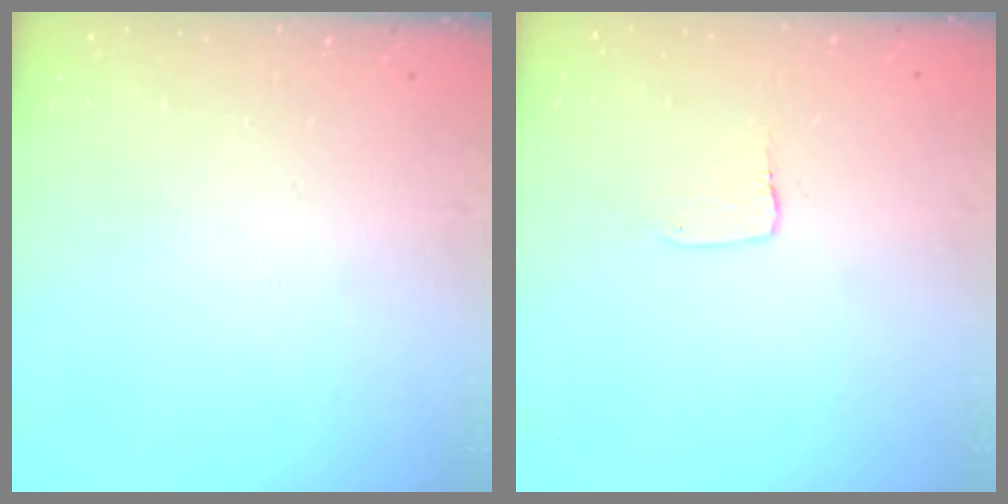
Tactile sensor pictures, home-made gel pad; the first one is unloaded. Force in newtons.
{"total": 3.5, "press": 3.4, "slide": 0.3}